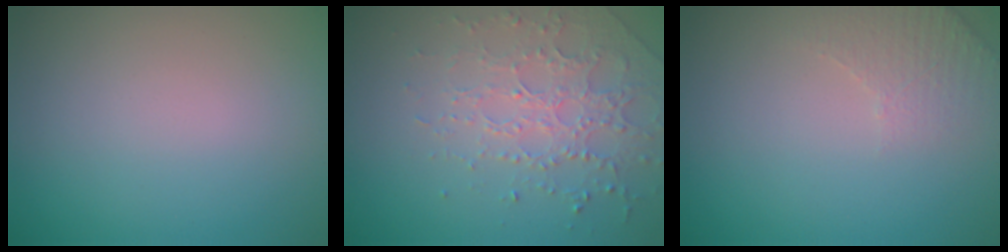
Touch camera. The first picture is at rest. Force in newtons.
{"total": 2.6, "press": 2.4, "slide": 1.1}
{"total": 2.1, "press": 2.0, "slide": 0.5}